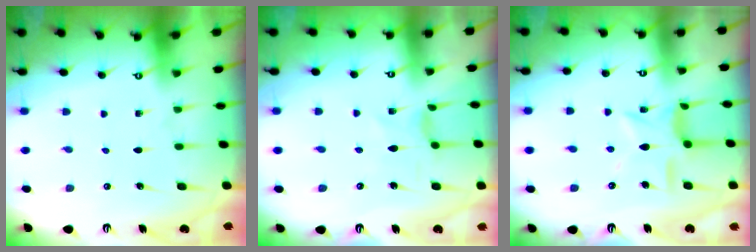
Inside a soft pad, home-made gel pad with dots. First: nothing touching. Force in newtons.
{"total": 1.0, "press": 1.0, "slide": 0.2}
{"total": 9.4, "press": 9.3, "slide": 0.6}